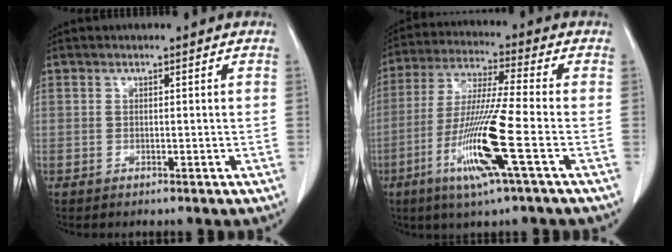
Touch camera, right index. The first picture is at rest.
{"total": 13.7, "force": [-4.9, -0.7, 12.7], "torque": [-0.259, -0.023, -0.099]}